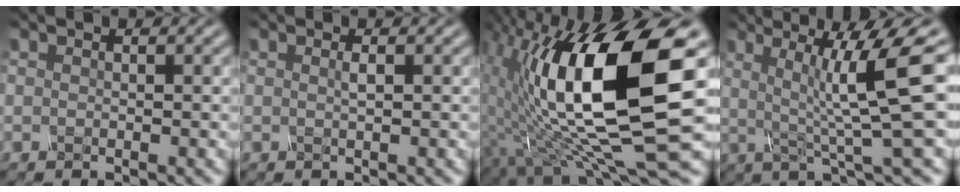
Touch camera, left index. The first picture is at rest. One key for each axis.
{"total": 0.8, "fx": 0.2, "fy": 0.2, "fz": 0.8, "tx": -0.012, "ty": 0.005, "tz": 0.002}
{"total": 15.4, "fx": 1.8, "fy": 4.6, "fz": 14.6, "tx": -0.246, "ty": -0.004, "tz": 0.023}
{"total": 8.7, "fx": 1.3, "fy": 1.2, "fz": 8.5, "tx": -0.128, "ty": 0.011, "tz": 0.021}